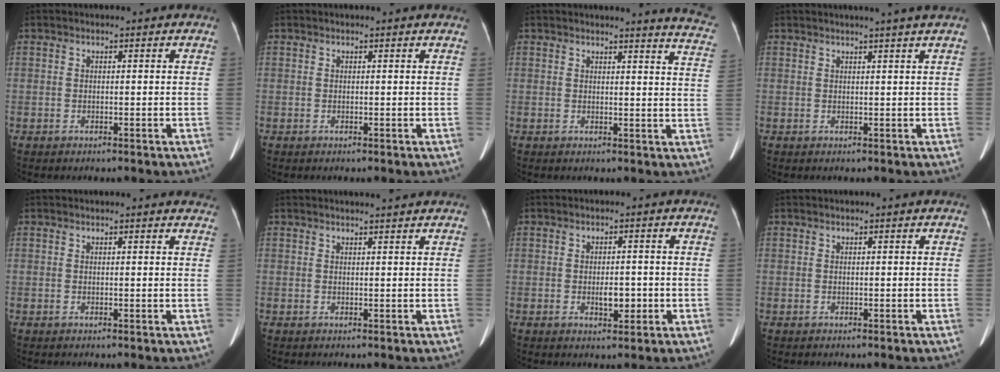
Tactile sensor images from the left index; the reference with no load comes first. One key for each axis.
{"total": 1.1, "fx": 1.0, "fy": 0.0, "fz": 0.3, "tx": -0.010, "ty": 0.007, "tz": 0.008}
{"total": 9.1, "fx": 8.9, "fy": -0.4, "fz": 2.0, "tx": -0.007, "ty": -0.075, "tz": 0.065}
{"total": 3.5, "fx": 2.9, "fy": -1.0, "fz": 1.8, "tx": -0.023, "ty": 0.004, "tz": 0.034}
{"total": 5.5, "fx": 5.3, "fy": 0.9, "fz": 1.1, "tx": -0.003, "ty": 0.002, "tz": 0.034}
{"total": 3.0, "fx": 2.8, "fy": -0.4, "fz": 0.9, "tx": -0.014, "ty": 0.007, "tz": 0.036}
{"total": 3.0, "fx": -0.7, "fy": 1.4, "fz": 2.6, "tx": -0.042, "ty": 0.000, "tz": -0.006}
{"total": 0.0}